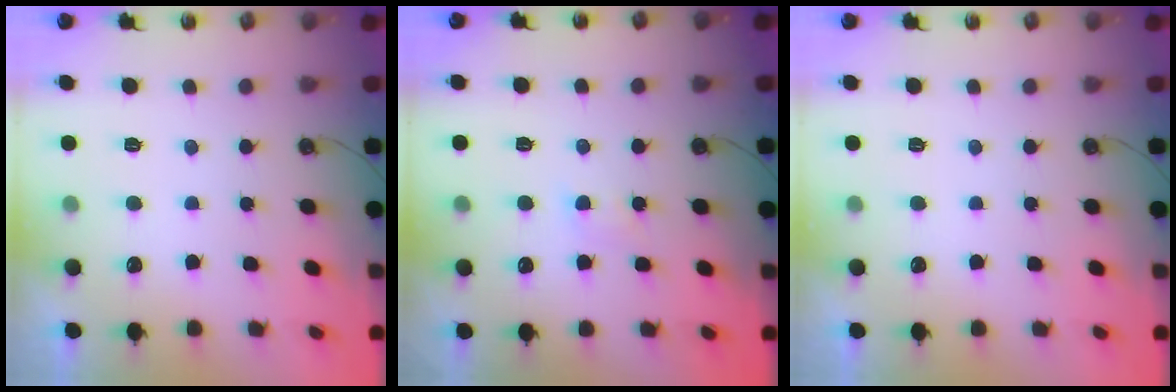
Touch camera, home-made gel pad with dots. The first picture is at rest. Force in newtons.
{"total": 2.8, "press": 2.7, "slide": 0.5}
{"total": 0.0}